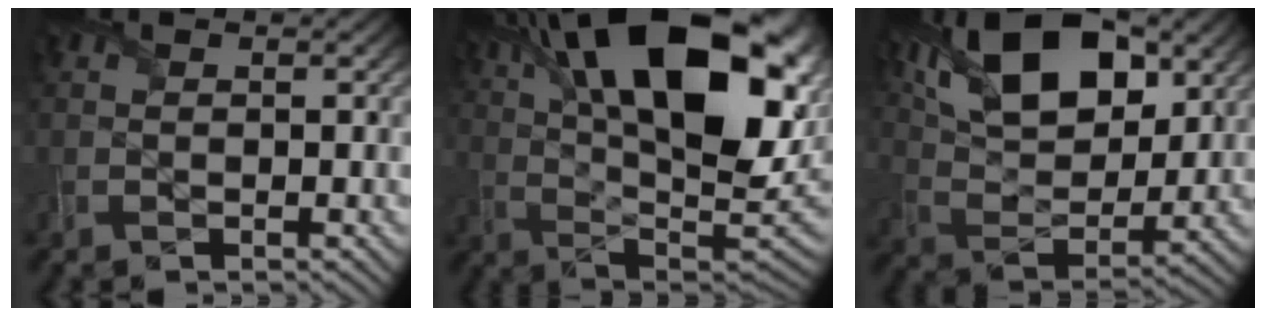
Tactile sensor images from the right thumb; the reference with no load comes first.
{"total": 23.6, "force": [9.6, 10.9, 18.7], "torque": [-0.318, 0.048, 0.153]}
{"total": 16.0, "force": [8.4, 8.0, 11.0], "torque": [-0.210, 0.010, 0.132]}